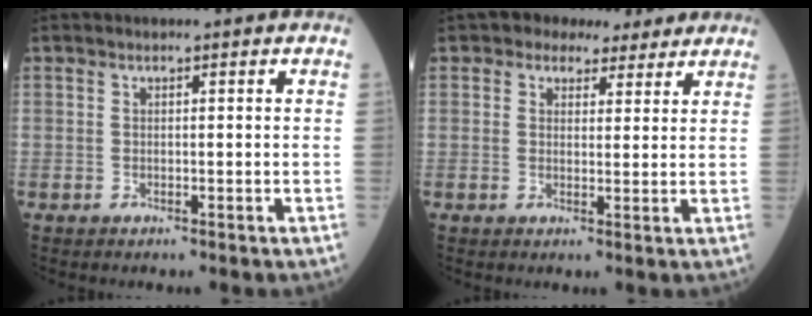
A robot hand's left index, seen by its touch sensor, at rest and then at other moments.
{"total": 5.3, "force": [4.0, 3.2, 1.5], "torque": [-0.017, 0.017, 0.053]}